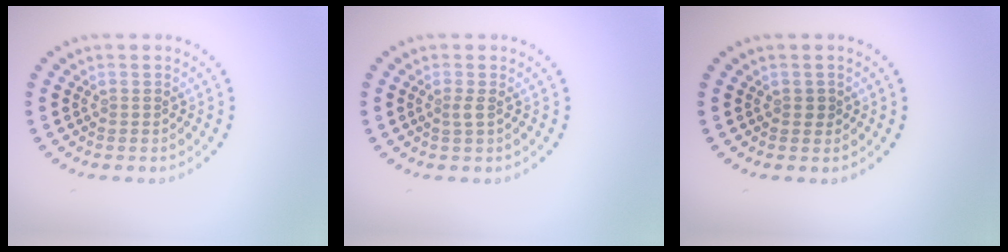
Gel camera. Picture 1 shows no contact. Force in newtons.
{"total": 0.9, "press": 0.6, "slide": 0.6}
{"total": 0.7, "press": 0.7, "slide": 0.2}